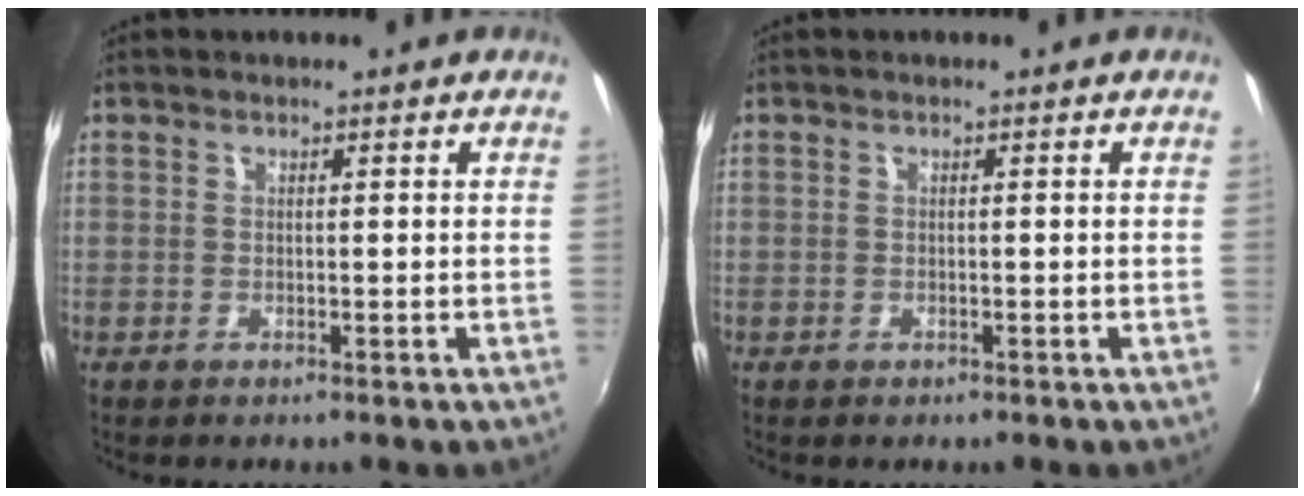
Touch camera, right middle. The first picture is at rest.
{"total": 0.5, "force": [-0.4, 0.3, 0.1], "torque": [-0.002, -0.003, -0.008]}